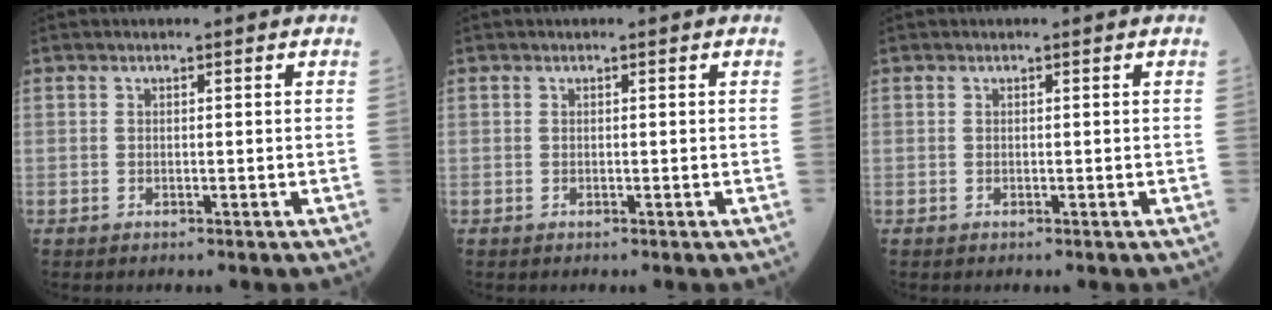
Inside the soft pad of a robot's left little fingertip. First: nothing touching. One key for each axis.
{"total": 0.0}
{"total": 0.0}